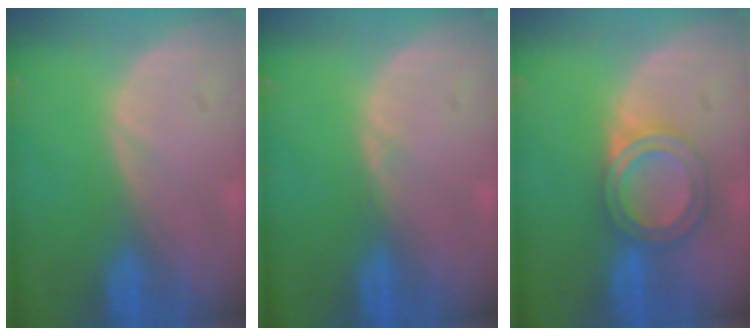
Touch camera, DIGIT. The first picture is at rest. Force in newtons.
{"total": 0.5, "press": 0.5, "slide": 0.1}
{"total": 5.9, "press": 5.4, "slide": 2.4}